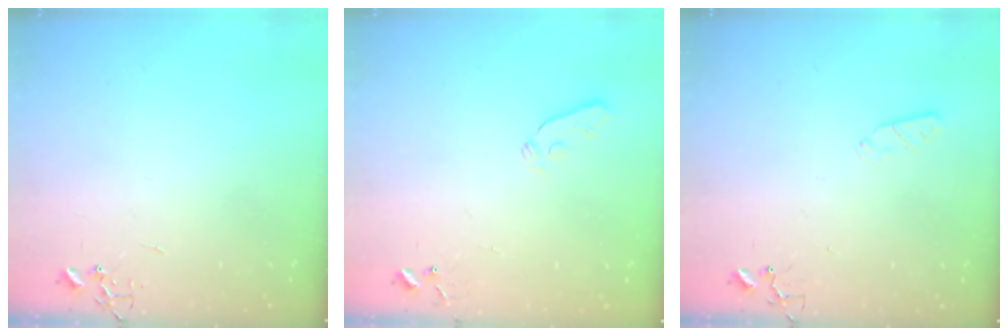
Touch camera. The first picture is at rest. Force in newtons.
{"total": 4.1, "press": 4.0, "slide": 0.6}
{"total": 3.2, "press": 3.1, "slide": 0.5}